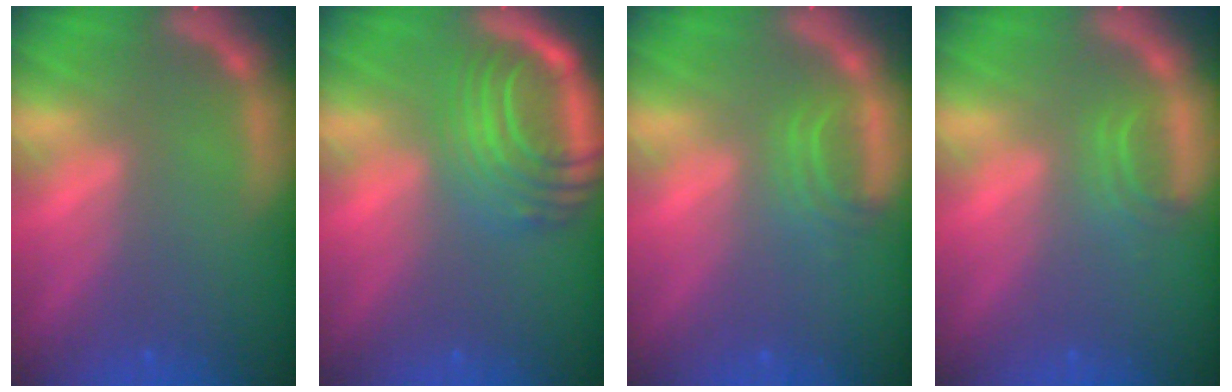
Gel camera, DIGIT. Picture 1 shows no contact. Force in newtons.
{"total": 9.0}
{"total": 2.5}
{"total": 1.9}